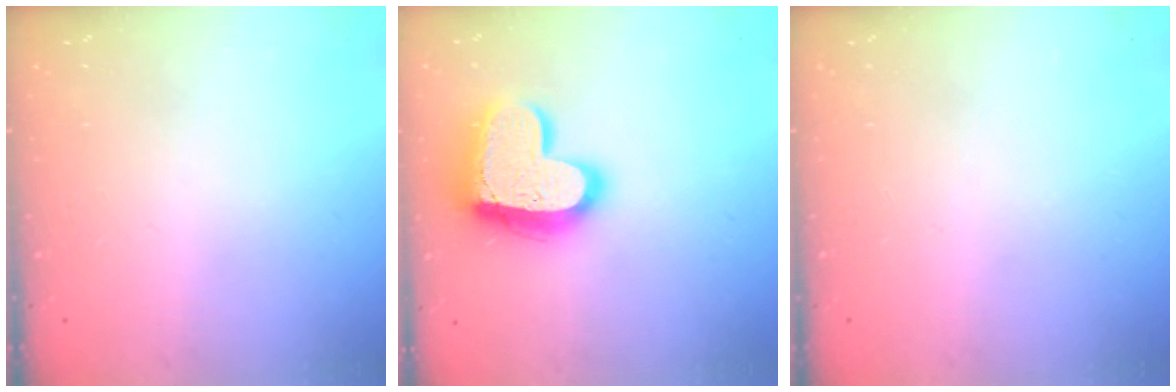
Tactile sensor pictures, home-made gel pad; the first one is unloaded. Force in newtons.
{"total": 19.3, "press": 19.2, "slide": 2.0}
{"total": 0.0}